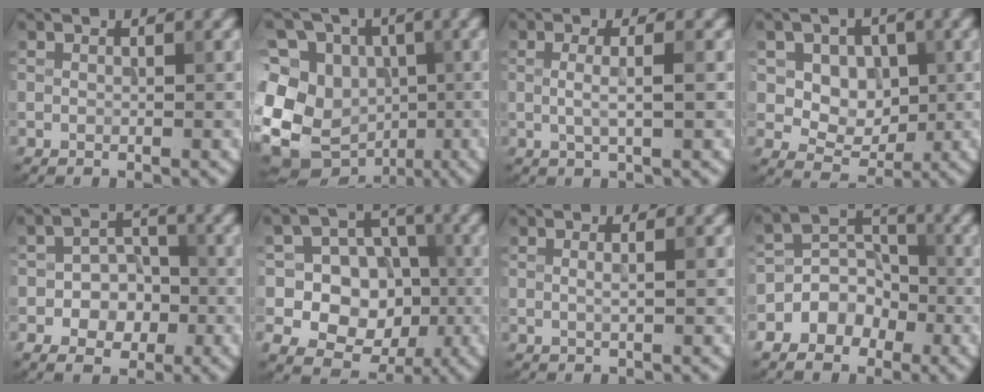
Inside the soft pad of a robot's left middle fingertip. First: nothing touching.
{"total": 16.2, "force": [-2.7, 13.8, 8.0], "torque": [-0.170, 0.013, -0.058]}
{"total": 2.3, "force": [0.0, 0.6, 2.2], "torque": [-0.041, 0.000, -0.001]}
{"total": 5.4, "force": [1.3, 4.2, 3.0], "torque": [-0.055, -0.006, 0.027]}
{"total": 4.9, "force": [-1.8, 3.7, 2.7], "torque": [-0.011, 0.002, -0.048]}
{"total": 11.4, "force": [-1.5, 10.5, 4.3], "torque": [-0.087, 0.029, -0.044]}
{"total": 1.3, "force": [0.2, 0.4, 1.2], "torque": [-0.013, -0.003, -0.003]}
{"total": 5.5, "force": [-3.0, 4.3, 1.8], "torque": [0.006, 0.010, -0.071]}